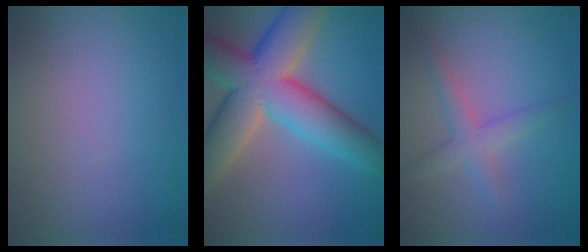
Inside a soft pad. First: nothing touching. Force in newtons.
{"total": 12.6, "press": 12.5, "slide": 0.7}
{"total": 2.5, "press": 2.5, "slide": 0.1}